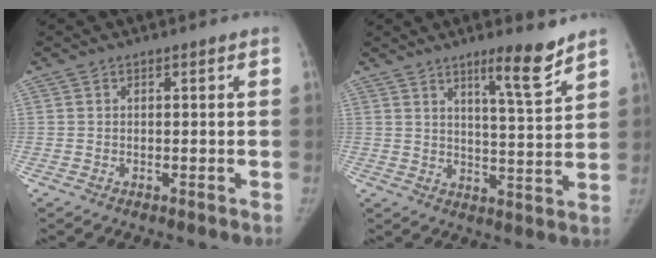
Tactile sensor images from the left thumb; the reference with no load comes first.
{"total": 8.7, "force": [6.2, 0.6, 6.0], "torque": [-0.086, -0.052, 0.098]}